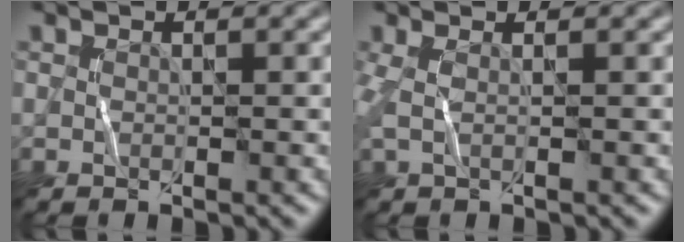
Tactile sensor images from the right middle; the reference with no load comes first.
{"total": 1.6, "force": [0.4, 0.4, 1.5], "torque": [-0.036, 0.009, 0.005]}